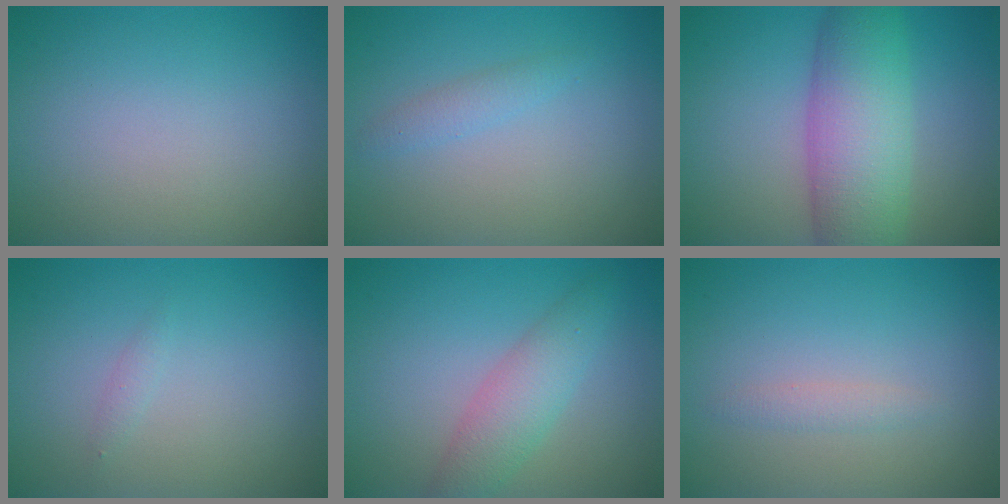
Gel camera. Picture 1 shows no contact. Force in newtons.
{"total": 1.3, "press": 1.3, "slide": 0.1}
{"total": 8.2, "press": 8.2, "slide": 0.0}
{"total": 0.6, "press": 0.6, "slide": 0.0}
{"total": 3.6, "press": 3.6, "slide": 0.1}
{"total": 1.0, "press": 1.0, "slide": 0.0}